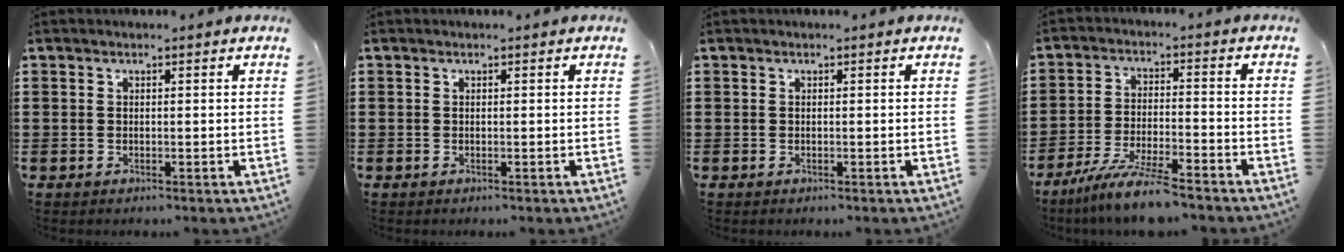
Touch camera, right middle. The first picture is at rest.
{"total": 0.0}
{"total": 0.0}
{"total": 8.3, "force": [-7.2, 0.0, 4.0], "torque": [-0.080, -0.002, -0.137]}